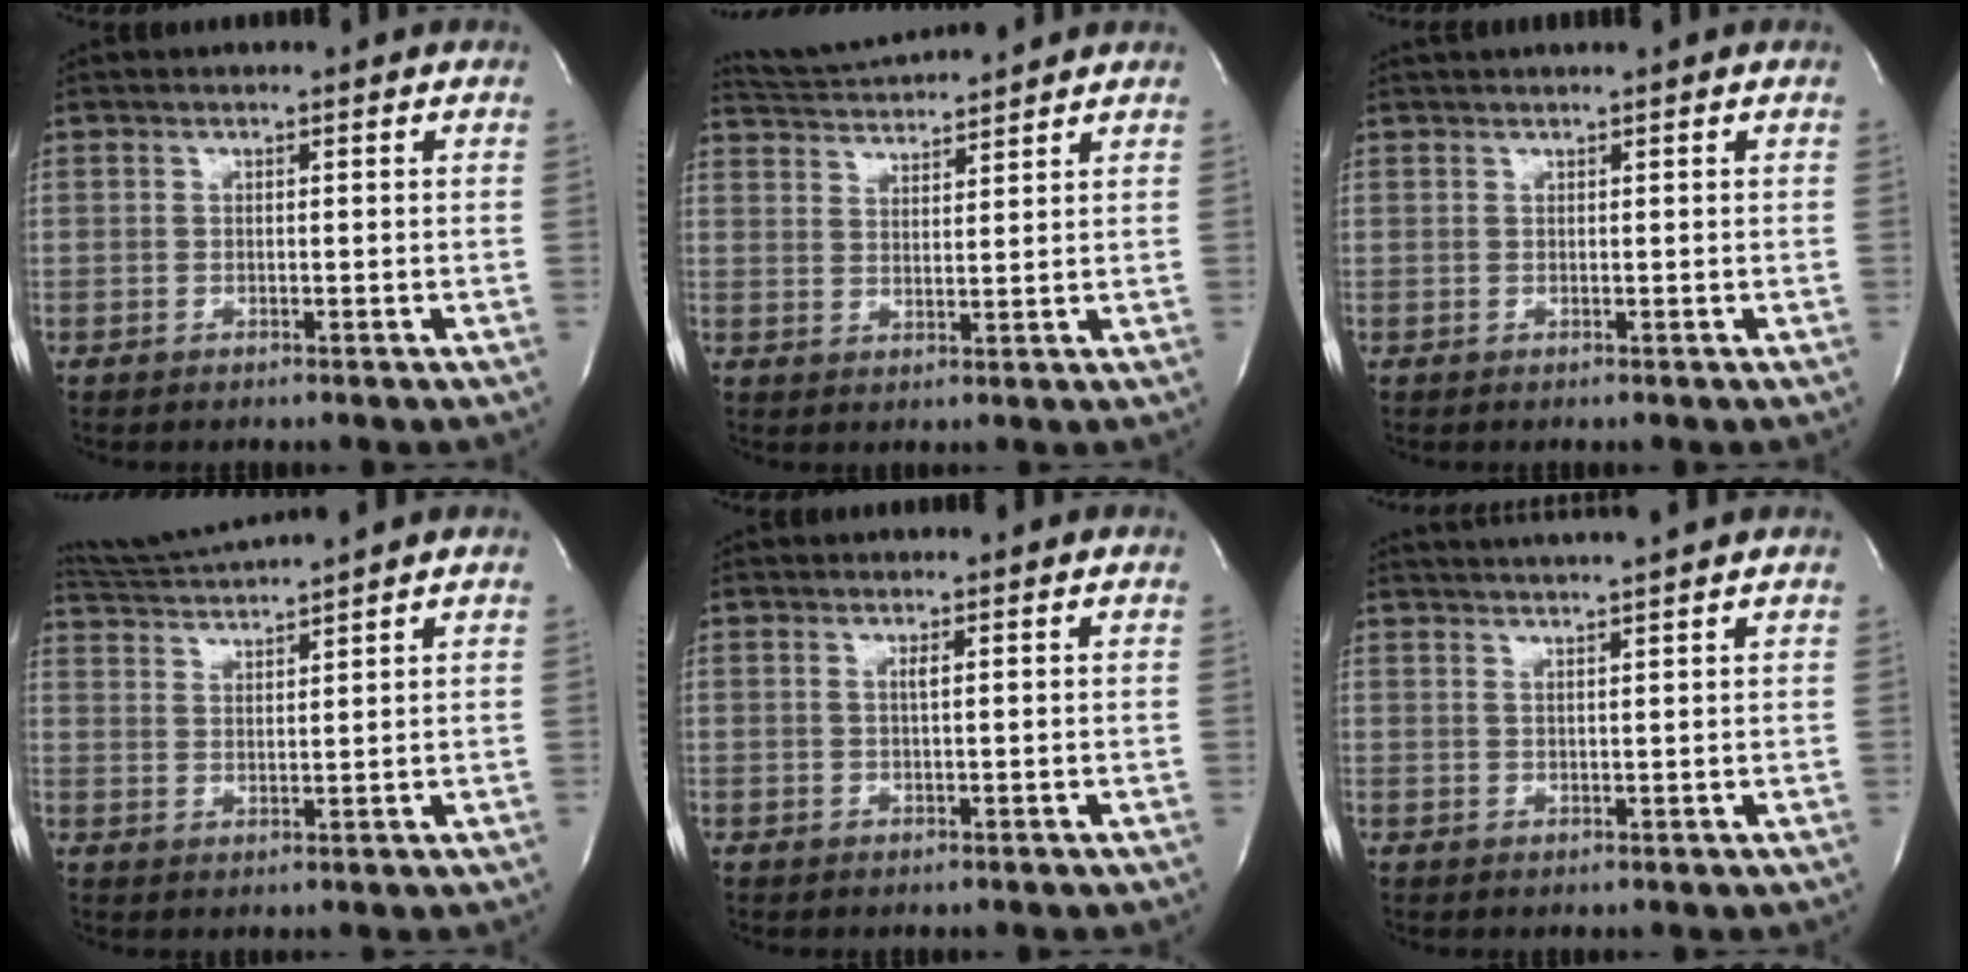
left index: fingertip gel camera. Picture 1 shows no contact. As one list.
[{"total": 8.2, "force": [8.0, -0.5, 1.7], "torque": [-0.046, 0.020, 0.137]}, {"total": 2.0, "force": [1.8, -0.4, 0.9], "torque": [-0.009, 0.019, 0.034]}, {"total": 6.7, "force": [6.3, -1.9, 1.5], "torque": [-0.036, 0.005, 0.118]}, {"total": 0.6, "force": [0.0, -0.1, 0.6], "torque": [-0.018, -0.004, 0.001]}, {"total": 6.6, "force": [6.0, -1.4, 2.4], "torque": [-0.038, 0.007, 0.079]}]